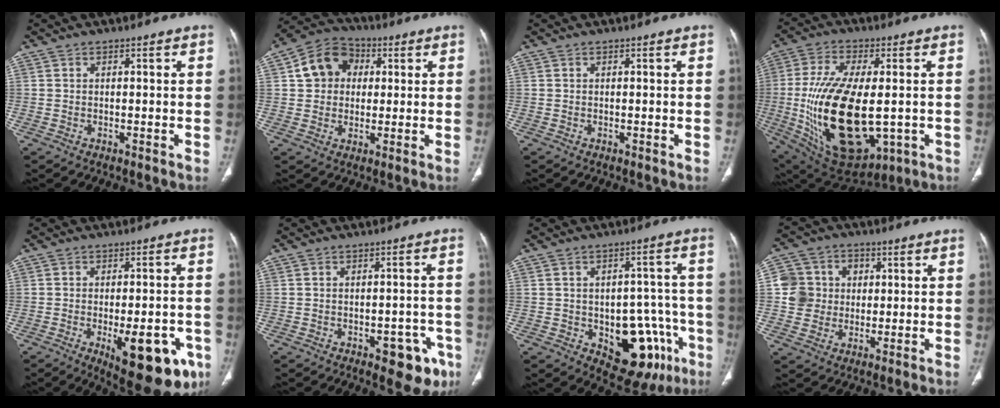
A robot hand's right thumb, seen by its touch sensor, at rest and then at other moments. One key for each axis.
{"total": 10.1, "fx": 2.1, "fy": 8.6, "fz": 4.8, "tx": -0.057, "ty": 0.010, "tz": 0.025}
{"total": 0.0}
{"total": 25.2, "fx": -2.8, "fy": 12.5, "fz": 21.7, "tx": -0.432, "ty": -0.022, "tz": -0.016}
{"total": 15.9, "fx": -6.4, "fy": 6.4, "fz": 13.1, "tx": -0.121, "ty": 0.009, "tz": -0.068}
{"total": 8.3, "fx": -4.1, "fy": 4.2, "fz": 5.9, "tx": -0.040, "ty": 0.019, "tz": -0.044}
{"total": 16.2, "fx": -6.1, "fy": 9.5, "fz": 11.7, "tx": -0.102, "ty": 0.033, "tz": -0.065}
{"total": 9.0, "fx": 0.8, "fy": 8.7, "fz": 2.3, "tx": -0.011, "ty": 0.013, "tz": 0.012}